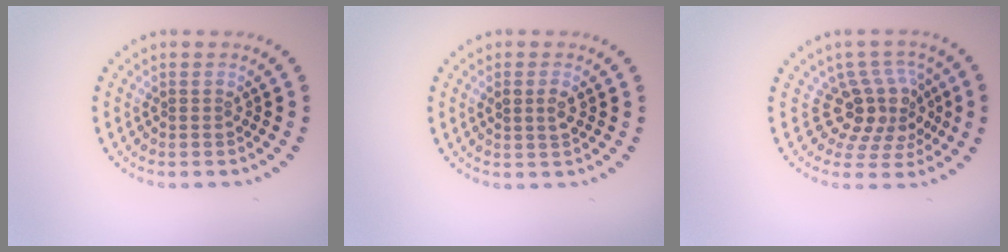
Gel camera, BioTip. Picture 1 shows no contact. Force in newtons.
{"total": 1.4, "press": 1.4, "slide": 0.2}
{"total": 4.3, "press": 3.3, "slide": 2.8}